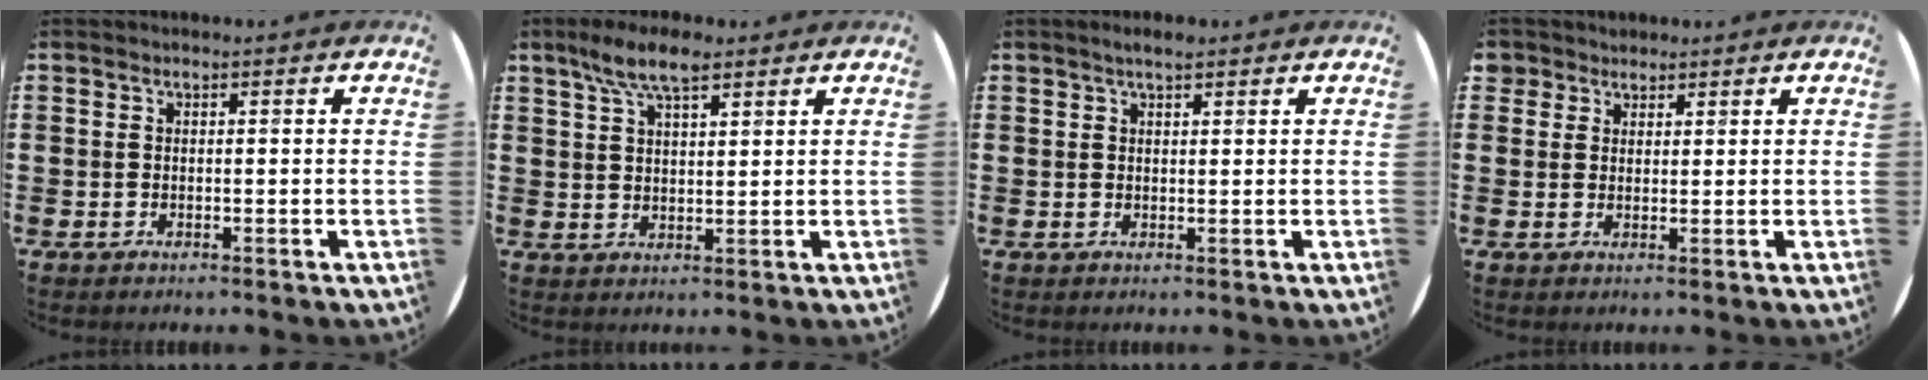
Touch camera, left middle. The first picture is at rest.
{"total": 6.5, "force": [4.6, 2.1, 4.1], "torque": [-0.084, -0.001, 0.081]}
{"total": 1.9, "force": [1.5, 0.4, 1.2], "torque": [-0.024, 0.005, 0.025]}
{"total": 2.2, "force": [1.8, 1.3, -0.2], "torque": [0.007, 0.004, 0.034]}